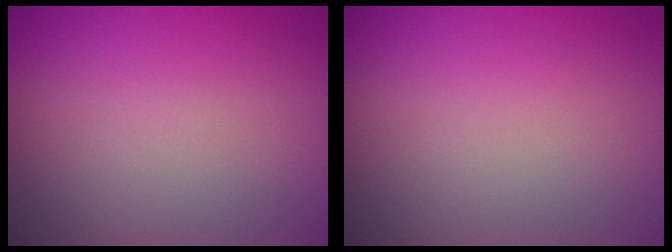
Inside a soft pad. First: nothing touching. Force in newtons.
{"total": 0.0}